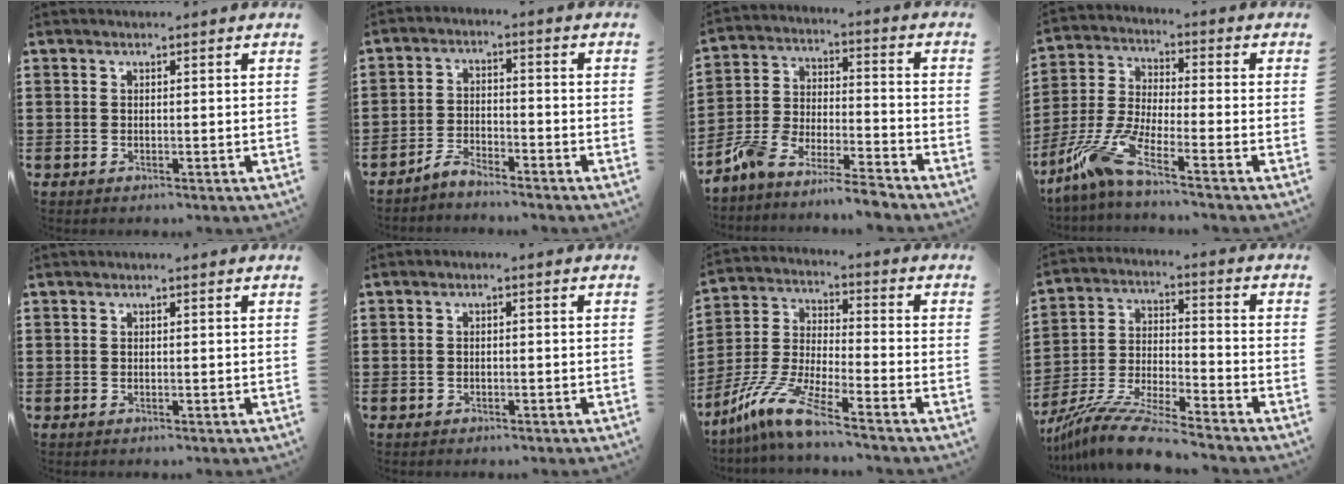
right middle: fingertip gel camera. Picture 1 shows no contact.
{"total": 3.2, "force": [-3.1, 0.1, 0.8], "torque": [-0.025, 0.002, -0.064]}
{"total": 7.0, "force": [-6.9, -0.1, 1.4], "torque": [-0.037, 0.003, -0.138]}
{"total": 8.3, "force": [-5.7, 0.9, 6.1], "torque": [-0.153, -0.022, -0.117]}
{"total": 0.7, "force": [0.7, 0.1, 0.0], "torque": [-0.002, 0.000, 0.014]}
{"total": 0.0}
{"total": 9.2, "force": [-7.3, 0.4, 5.6], "torque": [-0.135, -0.012, -0.149]}
{"total": 9.9, "force": [-9.1, -0.1, 3.8], "torque": [-0.079, 0.005, -0.180]}